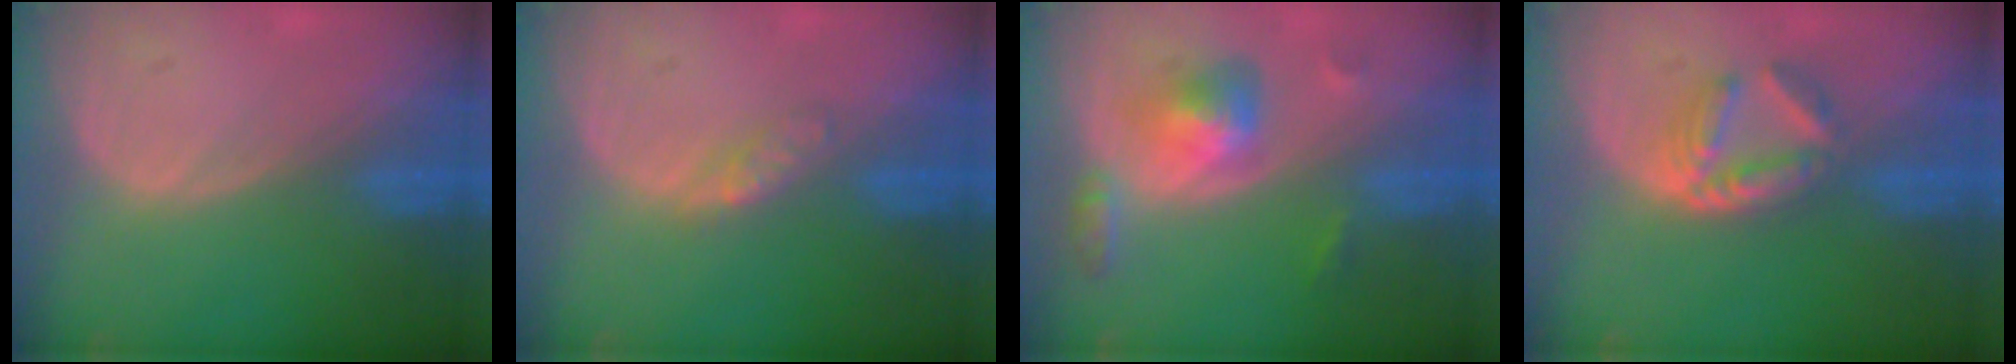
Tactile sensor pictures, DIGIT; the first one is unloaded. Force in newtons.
{"total": 2.4, "press": 2.4, "slide": 0.2}
{"total": 6.0, "press": 5.3, "slide": 2.8}
{"total": 6.1, "press": 5.3, "slide": 3.1}